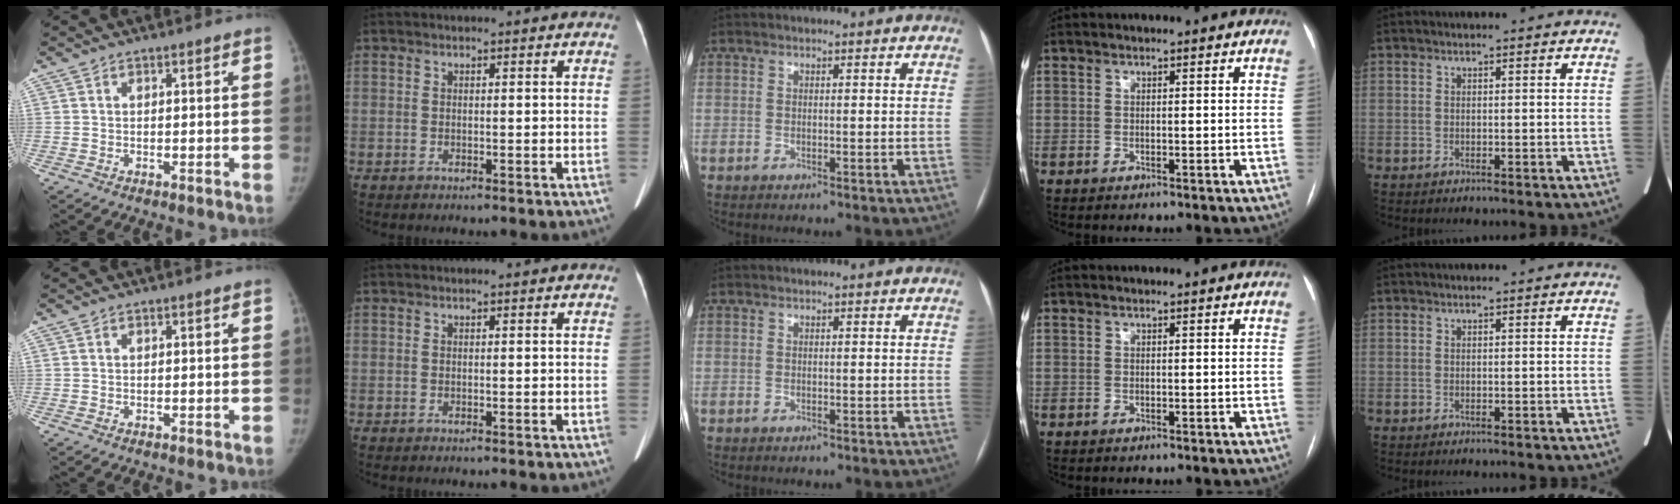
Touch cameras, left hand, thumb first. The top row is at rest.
{}